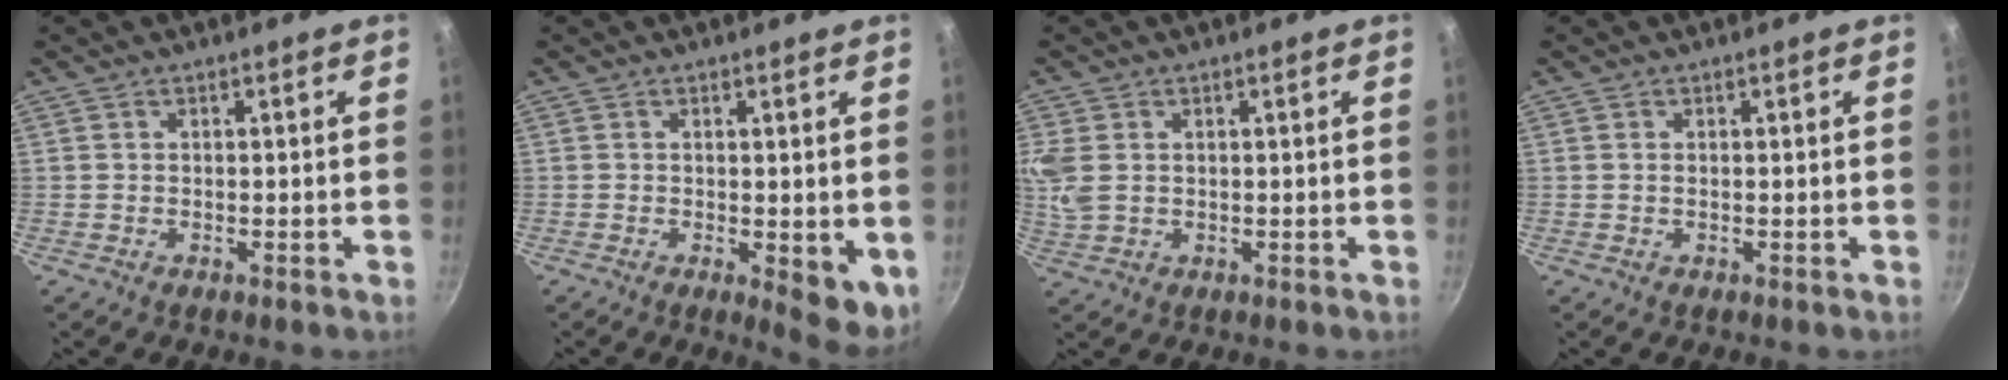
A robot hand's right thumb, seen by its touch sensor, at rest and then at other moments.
{"total": 5.6, "force": [-0.8, 1.9, 5.2], "torque": [-0.062, -0.015, -0.006]}
{"total": 5.4, "force": [0.6, 3.8, 3.8], "torque": [-0.108, 0.003, 0.018]}
{"total": 0.0}